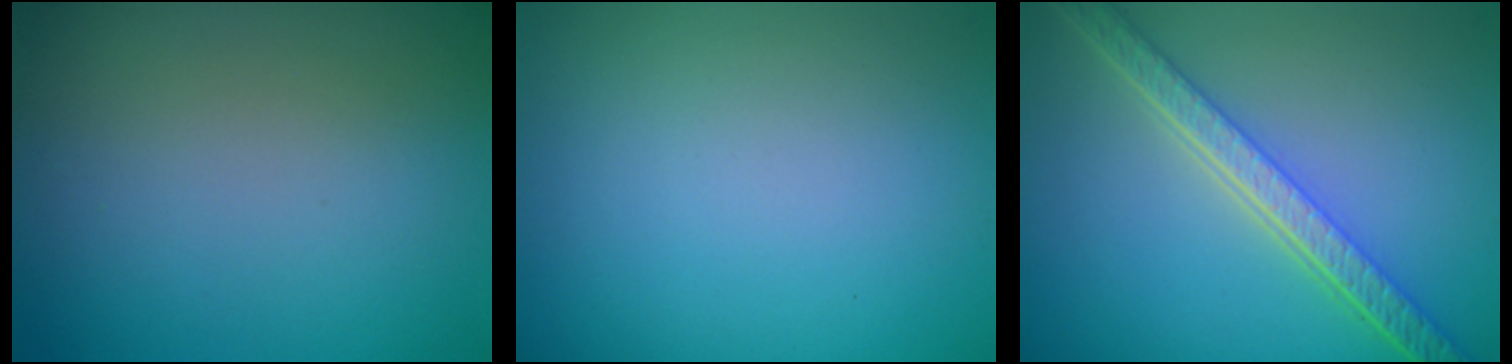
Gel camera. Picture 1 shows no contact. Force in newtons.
{"total": 0.0}
{"total": 5.7, "press": 4.4, "slide": 3.7}